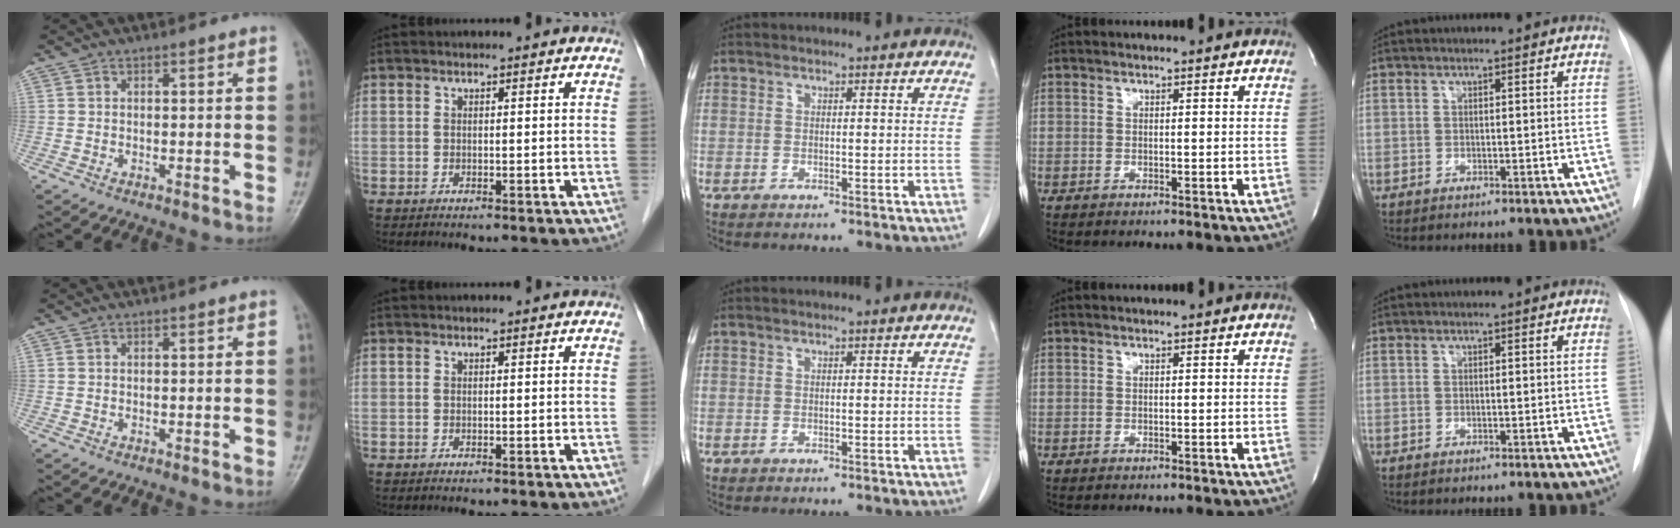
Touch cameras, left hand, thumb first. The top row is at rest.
{}